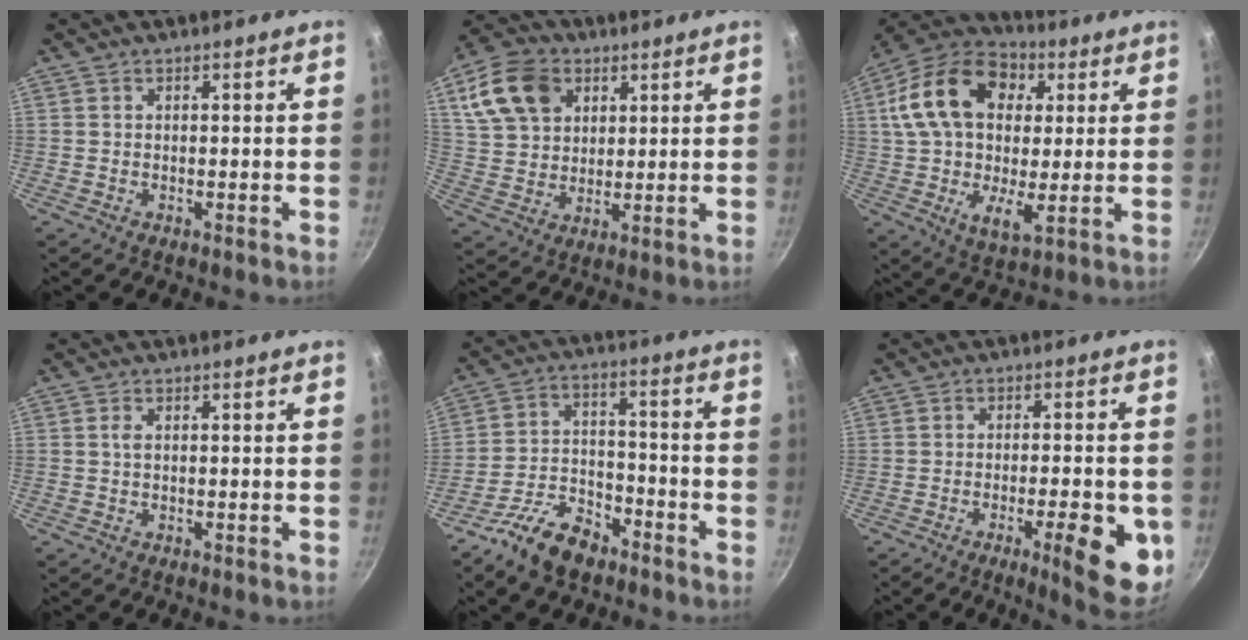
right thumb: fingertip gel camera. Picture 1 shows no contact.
{"total": 13.6, "force": [5.6, 10.0, 7.4], "torque": [-0.121, 0.000, 0.105]}
{"total": 21.6, "force": [5.5, 13.7, 15.9], "torque": [-0.262, 0.001, 0.076]}
{"total": 1.0, "force": [0.2, 0.5, 0.8], "torque": [-0.017, 0.001, 0.003]}
{"total": 10.8, "force": [-7.6, 5.3, 5.5], "torque": [-0.083, 0.059, -0.144]}
{"total": 12.2, "force": [-3.8, 3.6, 11.1], "torque": [-0.122, 0.005, -0.046]}